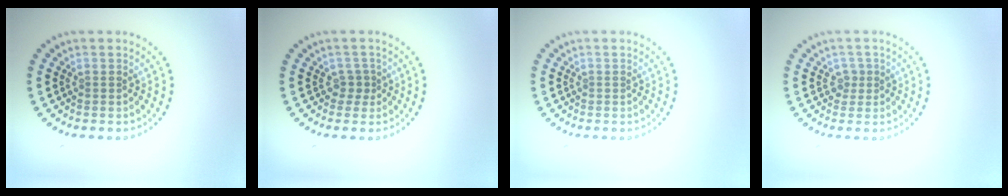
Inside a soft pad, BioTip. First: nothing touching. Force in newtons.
{"total": 1.1, "press": 0.8, "slide": 0.8}
{"total": 0.0}
{"total": 1.2, "press": 0.9, "slide": 0.7}